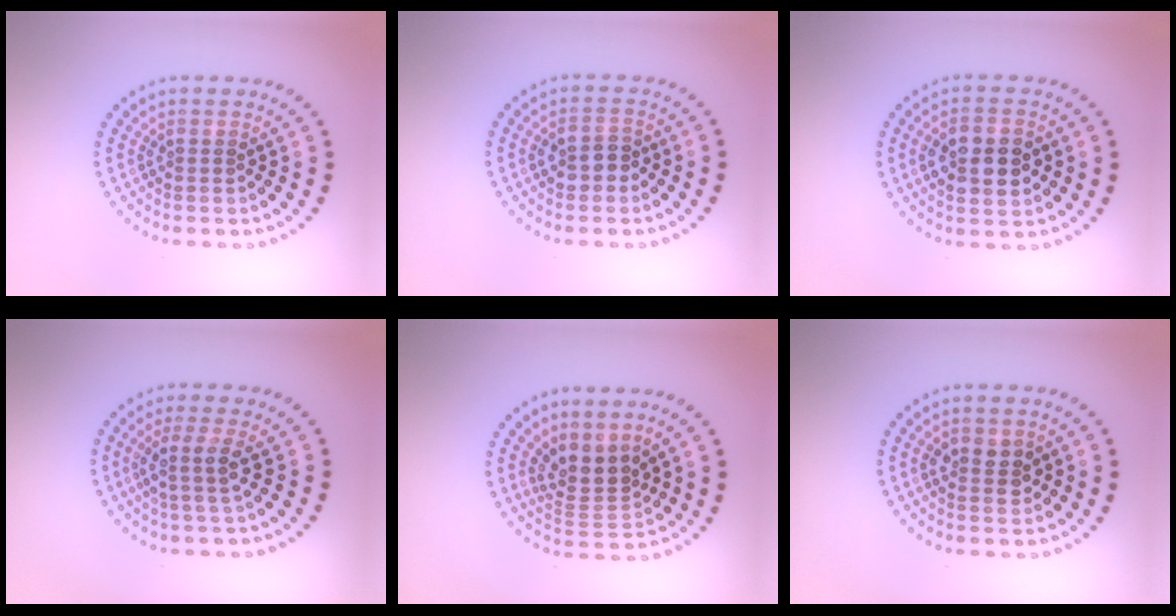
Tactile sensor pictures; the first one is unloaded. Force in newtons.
{"total": 2.1, "press": 2.1, "slide": 0.4}
{"total": 4.1, "press": 4.1, "slide": 0.2}
{"total": 2.4, "press": 1.8, "slide": 1.5}
{"total": 3.3, "press": 2.5, "slide": 2.1}
{"total": 2.2, "press": 2.1, "slide": 0.2}